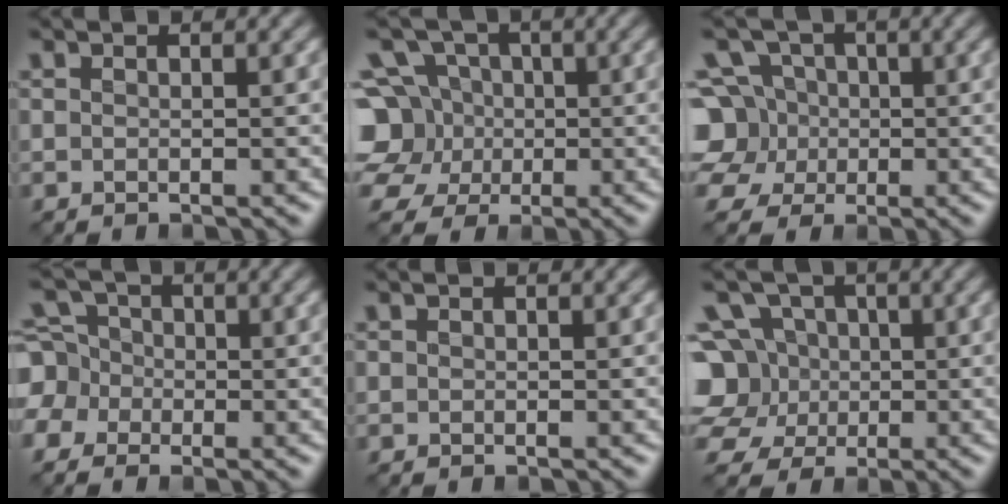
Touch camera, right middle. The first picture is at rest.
{"total": 10.5, "force": [0.0, 9.5, 4.5], "torque": [-0.103, 0.027, -0.039]}
{"total": 9.3, "force": [0.0, 8.4, 4.0], "torque": [-0.088, 0.026, -0.042]}
{"total": 6.8, "force": [-2.1, 6.0, 2.5], "torque": [-0.058, 0.016, -0.074]}
{"total": 0.0}
{"total": 9.6, "force": [0.8, 8.6, 4.1], "torque": [-0.091, 0.028, -0.019]}